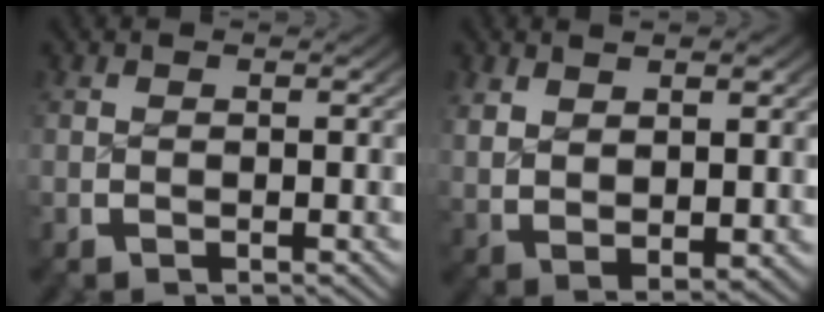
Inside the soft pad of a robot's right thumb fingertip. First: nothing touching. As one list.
[{"total": 4.9, "force": [1.6, 2.9, 3.6], "torque": [-0.069, -0.010, 0.045]}]